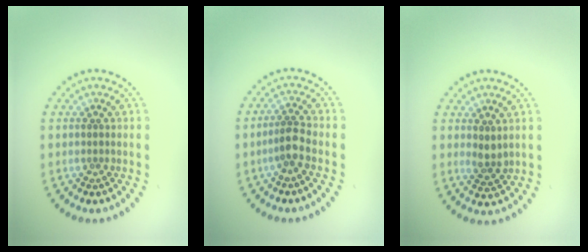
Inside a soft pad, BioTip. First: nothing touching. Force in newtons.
{"total": 2.1, "press": 1.7, "slide": 1.2}
{"total": 1.6, "press": 1.4, "slide": 0.7}